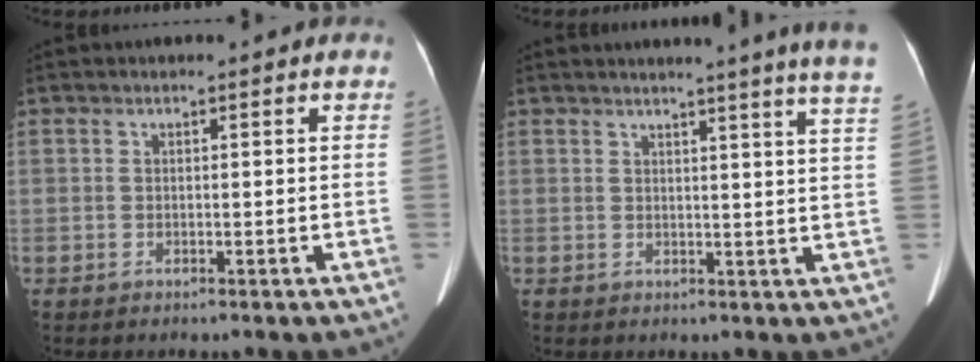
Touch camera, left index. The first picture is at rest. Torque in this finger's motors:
{"motor_torque": [-0.43, -0.43, -0.02, -0.08]}